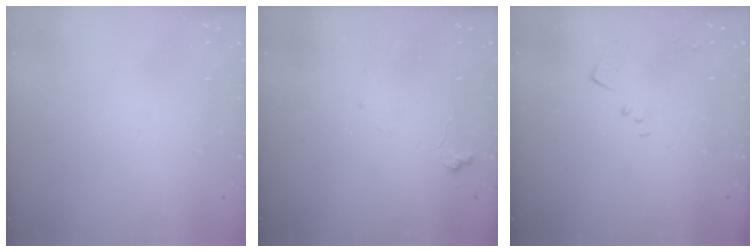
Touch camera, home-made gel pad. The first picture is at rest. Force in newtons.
{"total": 6.1, "press": 6.0, "slide": 0.5}
{"total": 7.4, "press": 7.4, "slide": 0.8}